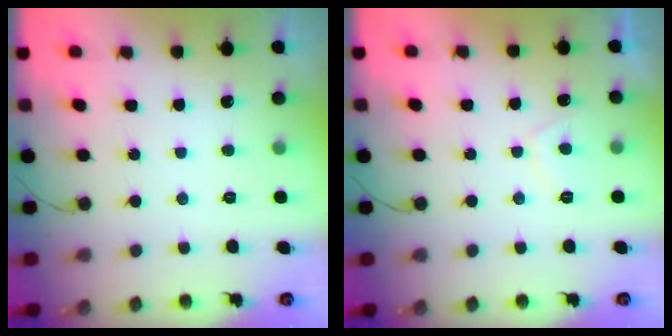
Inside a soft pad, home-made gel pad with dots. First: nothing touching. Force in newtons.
{"total": 3.7, "press": 3.6, "slide": 0.8}